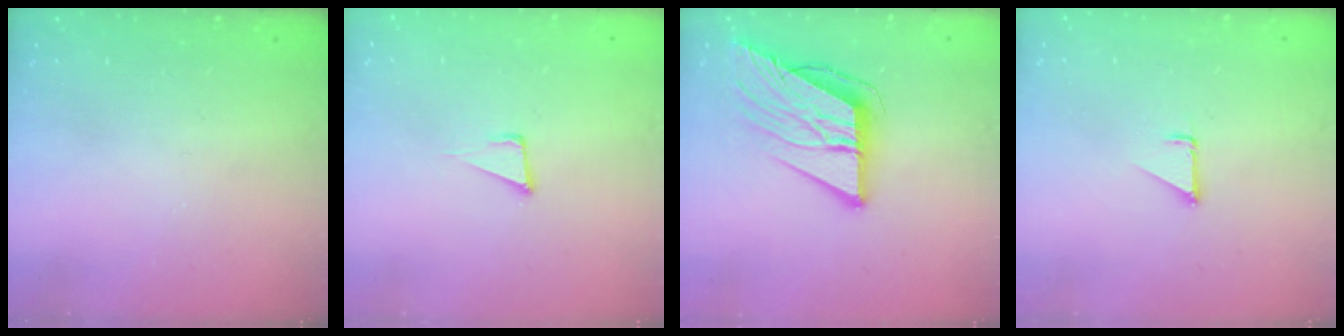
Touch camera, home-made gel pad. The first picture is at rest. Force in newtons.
{"total": 4.9, "press": 3.9, "slide": 3.0}
{"total": 11.3, "press": 11.2, "slide": 1.5}
{"total": 1.4, "press": 1.3, "slide": 0.1}